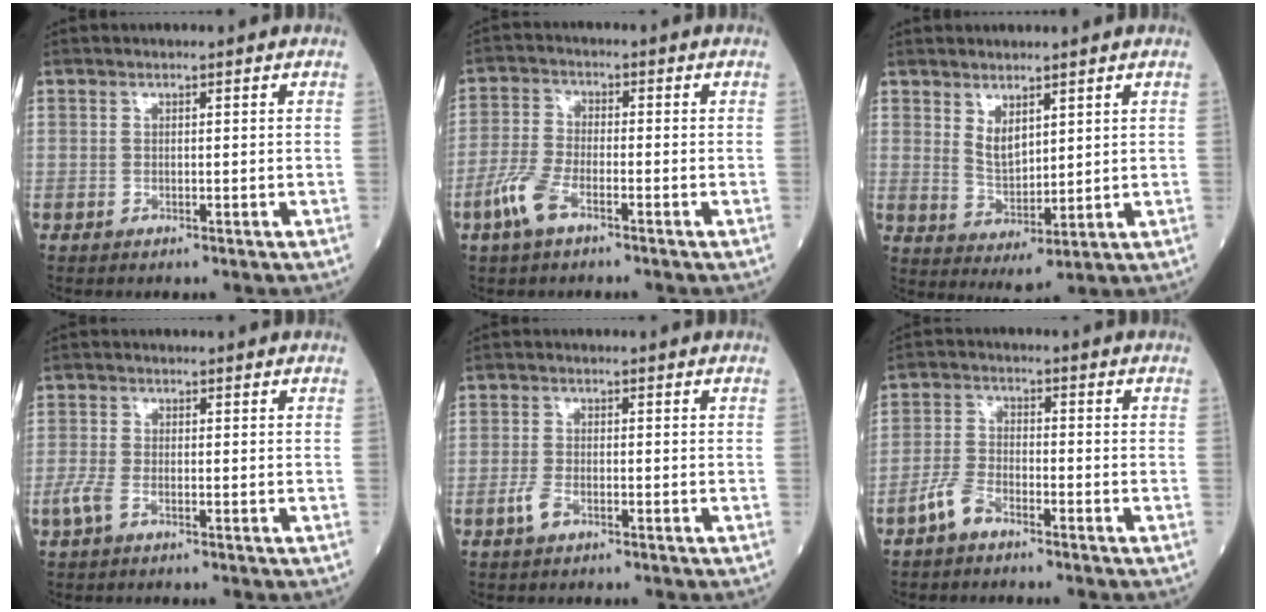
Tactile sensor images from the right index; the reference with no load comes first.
{"total": 5.8, "force": [-3.4, 1.9, 4.3], "torque": [-0.108, -0.004, -0.072]}
{"total": 4.8, "force": [2.5, 1.9, 3.6], "torque": [-0.070, -0.015, 0.057]}
{"total": 3.1, "force": [-1.6, 1.3, 2.3], "torque": [-0.065, -0.002, -0.037]}
{"total": 2.6, "force": [-1.5, 1.1, 1.8], "torque": [-0.045, 0.001, -0.033]}
{"total": 4.5, "force": [-3.4, 1.8, 2.4], "torque": [-0.060, 0.006, -0.069]}